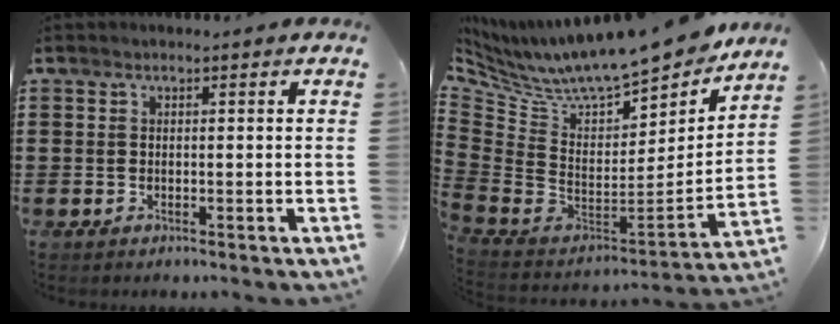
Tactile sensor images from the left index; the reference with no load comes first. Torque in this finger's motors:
{"motor_torque": [2.14, 0.00, 1.05, 0.21]}